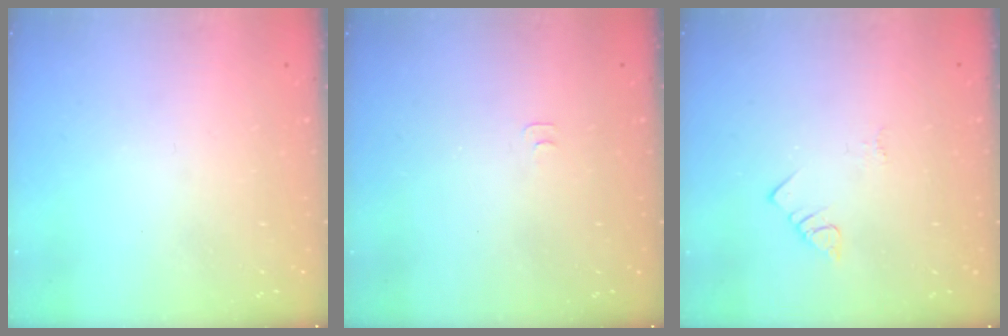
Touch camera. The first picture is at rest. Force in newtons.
{"total": 3.0, "press": 3.0, "slide": 0.3}
{"total": 2.1, "press": 2.1, "slide": 0.4}